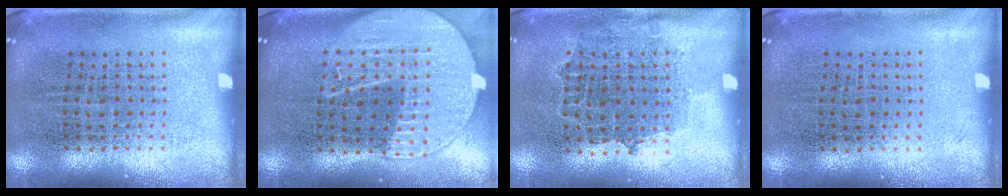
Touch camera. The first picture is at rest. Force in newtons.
{"total": 2.1, "press": 1.8, "slide": 1.0}
{"total": 0.8, "press": 0.7, "slide": 0.4}
{"total": 0.0}